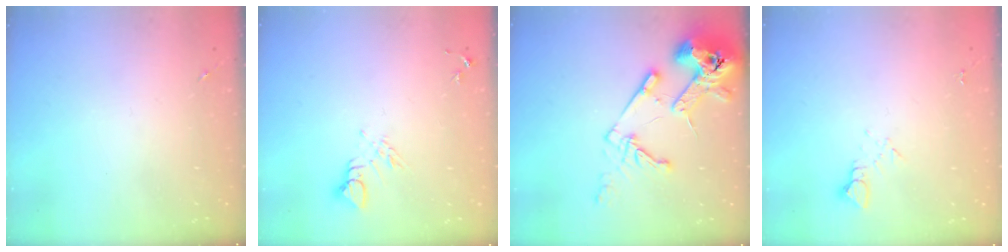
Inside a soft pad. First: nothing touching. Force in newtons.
{"total": 6.6, "press": 6.6, "slide": 0.5}
{"total": 16.7, "press": 16.5, "slide": 2.2}
{"total": 2.7, "press": 2.7, "slide": 0.2}